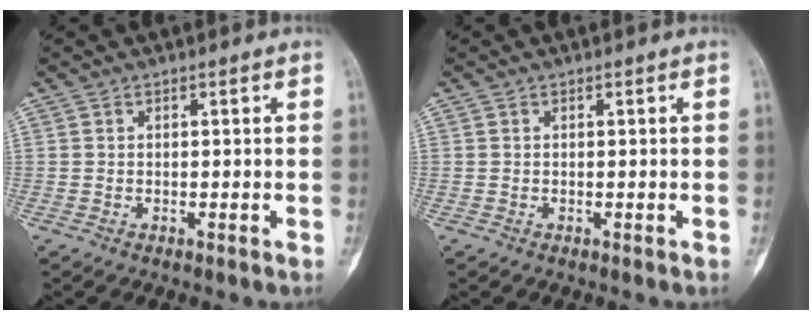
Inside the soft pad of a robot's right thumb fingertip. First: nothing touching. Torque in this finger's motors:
{"motor_torque": [0.10, -0.13, -0.06, 0.06, 0.07]}